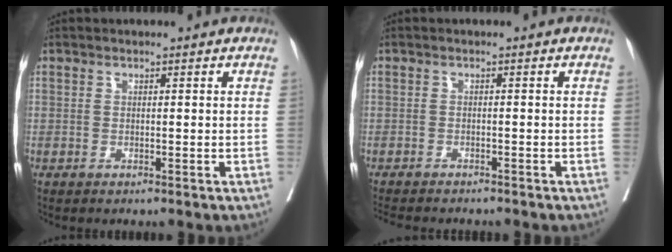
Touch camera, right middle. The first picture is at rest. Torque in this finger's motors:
{"motor_torque": [0.98, -1.16, 0.09, 0.07]}